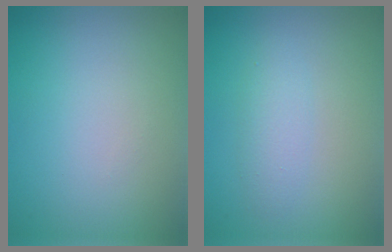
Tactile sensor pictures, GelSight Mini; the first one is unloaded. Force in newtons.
{"total": 1.9, "press": 1.9, "slide": 0.0}